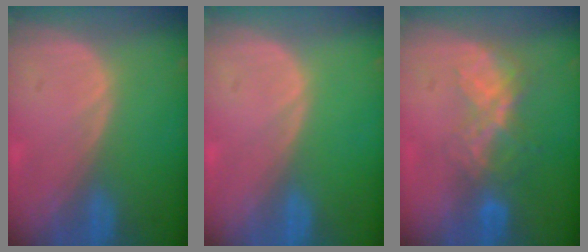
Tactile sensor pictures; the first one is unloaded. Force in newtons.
{"total": 0.0}
{"total": 6.5, "press": 5.7, "slide": 3.2}